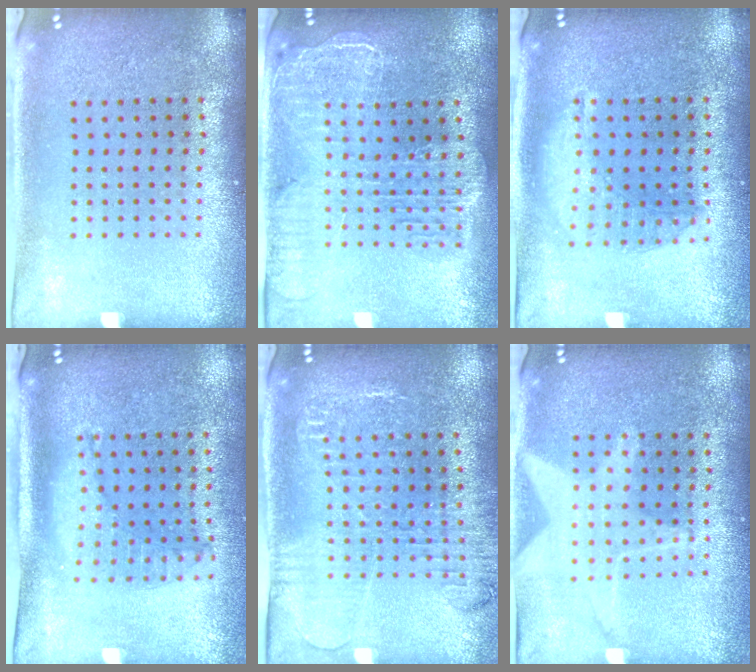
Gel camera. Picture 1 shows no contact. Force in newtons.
{"total": 2.5, "press": 2.2, "slide": 1.2}
{"total": 1.4, "press": 1.4, "slide": 0.4}
{"total": 1.2, "press": 1.2, "slide": 0.2}
{"total": 2.0, "press": 2.0, "slide": 0.1}
{"total": 1.3, "press": 1.3, "slide": 0.5}